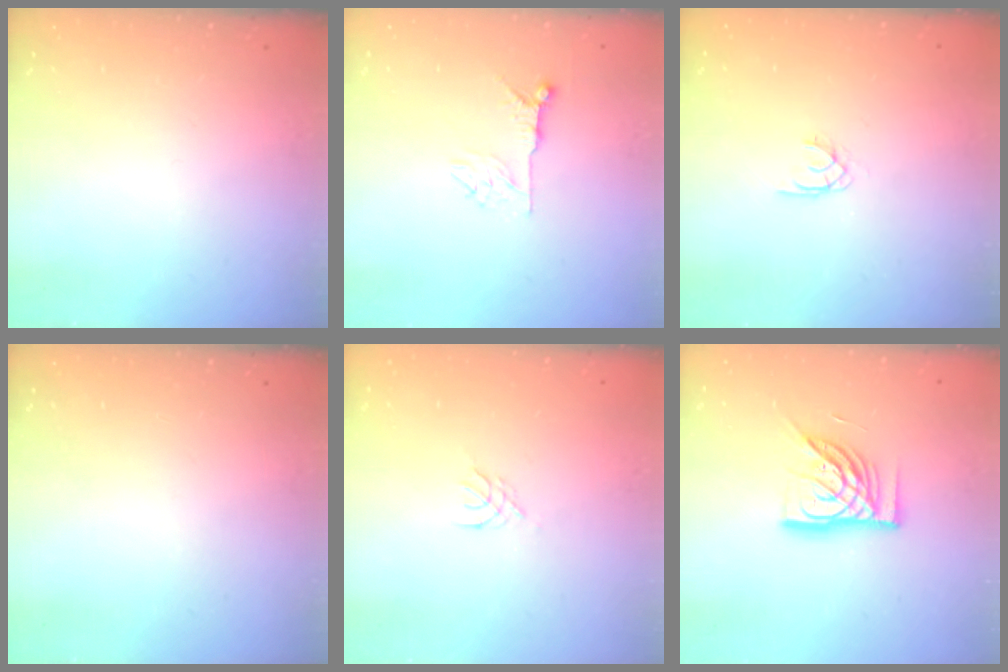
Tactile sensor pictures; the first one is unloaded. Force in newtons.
{"total": 7.2, "press": 7.2, "slide": 0.5}
{"total": 1.5, "press": 1.4, "slide": 0.2}
{"total": 0.0}
{"total": 1.2, "press": 1.2, "slide": 0.3}
{"total": 14.5, "press": 14.5, "slide": 1.0}